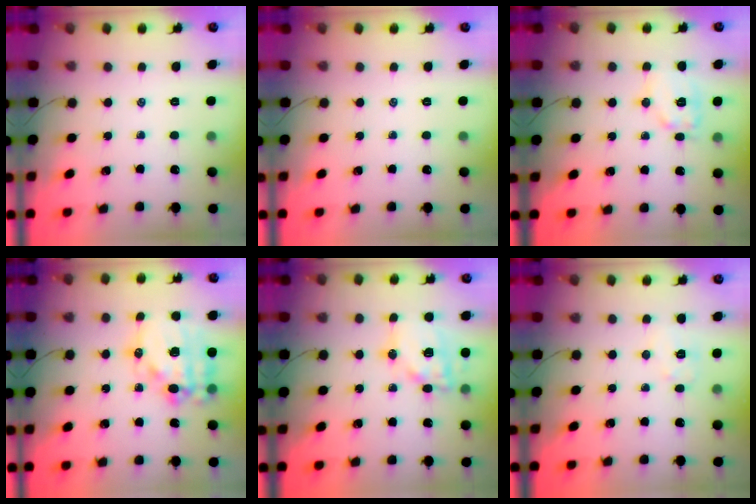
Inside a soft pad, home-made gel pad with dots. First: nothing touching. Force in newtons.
{"total": 0.0}
{"total": 9.7, "press": 9.7, "slide": 0.4}
{"total": 18.7, "press": 18.3, "slide": 4.0}
{"total": 14.8, "press": 14.5, "slide": 2.9}
{"total": 5.4, "press": 5.4, "slide": 0.6}